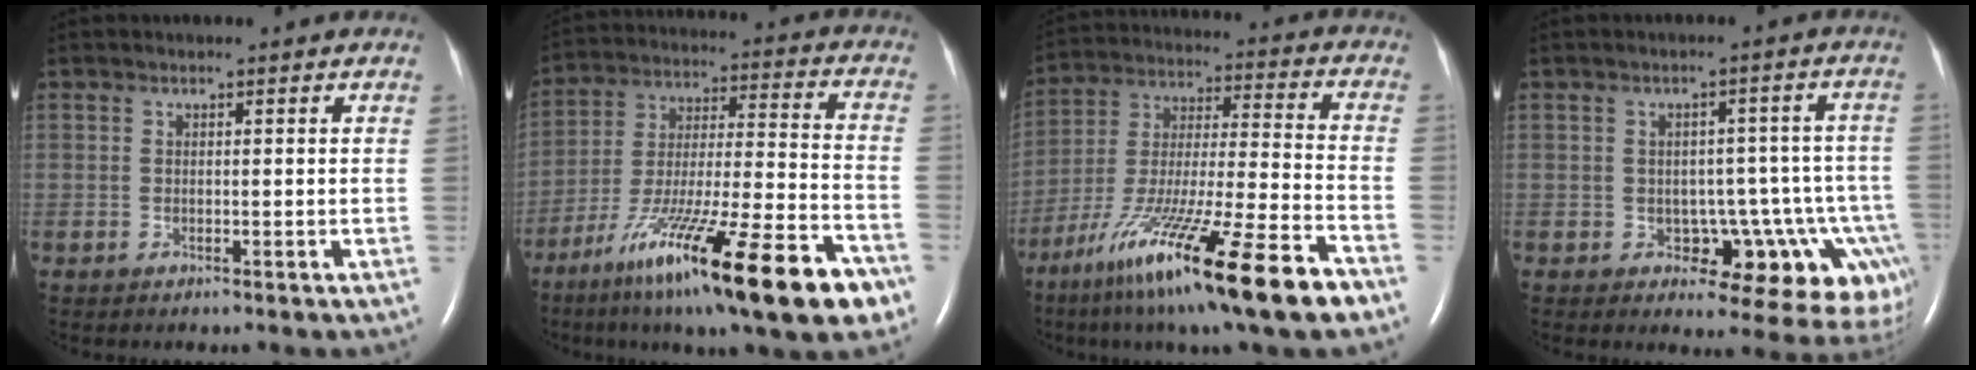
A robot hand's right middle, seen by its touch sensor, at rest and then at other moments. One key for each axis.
{"total": 26.2, "fx": -15.5, "fy": 2.9, "fz": 21.0, "tx": -0.294, "ty": -0.038, "tz": -0.259}
{"total": 23.4, "fx": -14.4, "fy": 1.2, "fz": 18.4, "tx": -0.299, "ty": -0.052, "tz": -0.252}
{"total": 11.4, "fx": -4.7, "fy": 6.1, "fz": 8.4, "tx": -0.064, "ty": 0.029, "tz": -0.052}